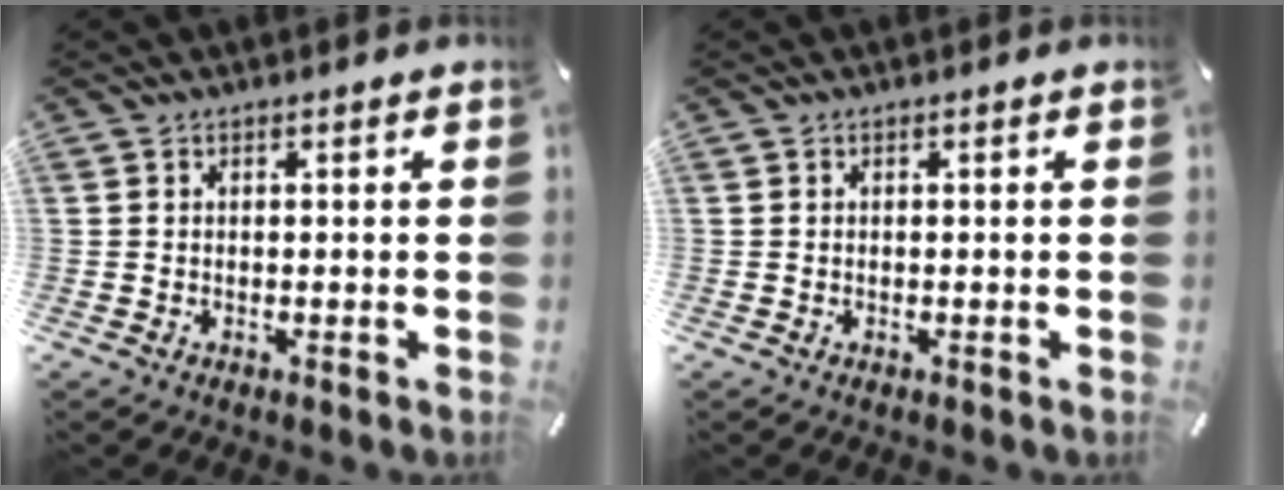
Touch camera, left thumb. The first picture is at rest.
{"total": 0.0}